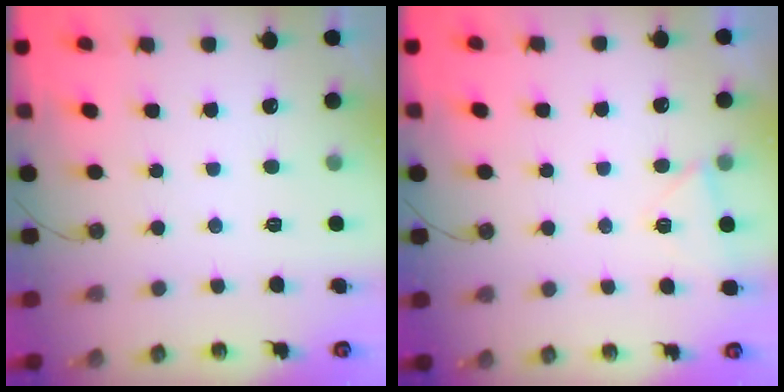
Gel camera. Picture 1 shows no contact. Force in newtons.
{"total": 4.8, "press": 4.1, "slide": 2.4}